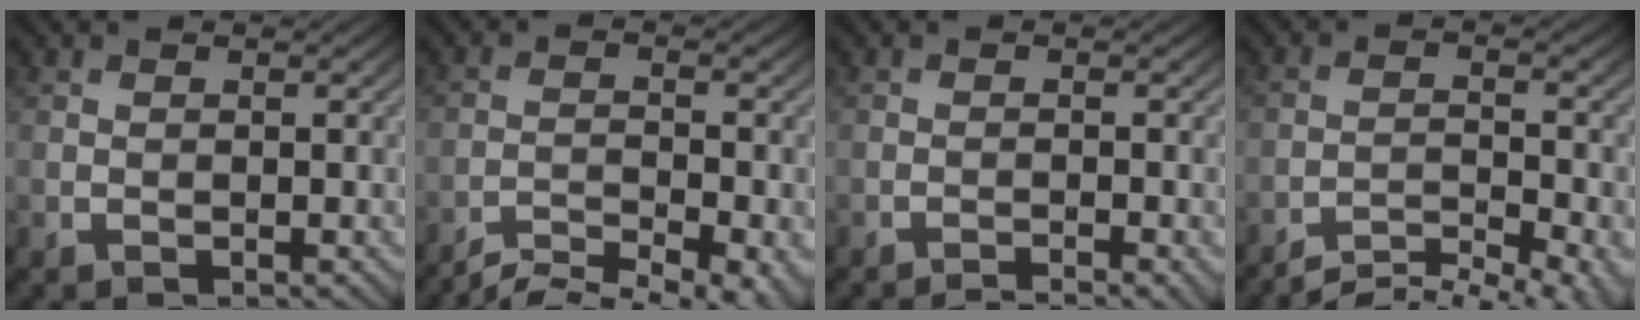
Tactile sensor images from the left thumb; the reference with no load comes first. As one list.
[{"total": 8.5, "force": [-7.2, 1.8, 4.1], "torque": [-0.070, -0.010, -0.104]}, {"total": 2.9, "force": [-2.1, 0.3, 1.9], "torque": [-0.026, 0.006, -0.039]}, {"total": 7.8, "force": [-6.7, 1.8, 3.6], "torque": [-0.062, -0.002, -0.098]}]